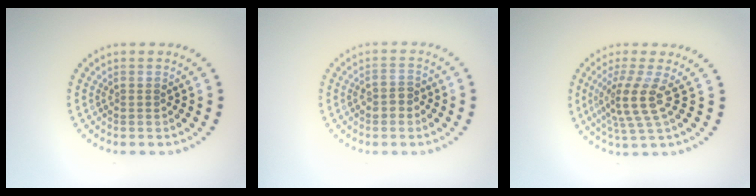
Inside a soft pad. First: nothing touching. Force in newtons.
{"total": 1.7, "press": 1.7, "slide": 0.4}
{"total": 3.6, "press": 2.7, "slide": 2.4}